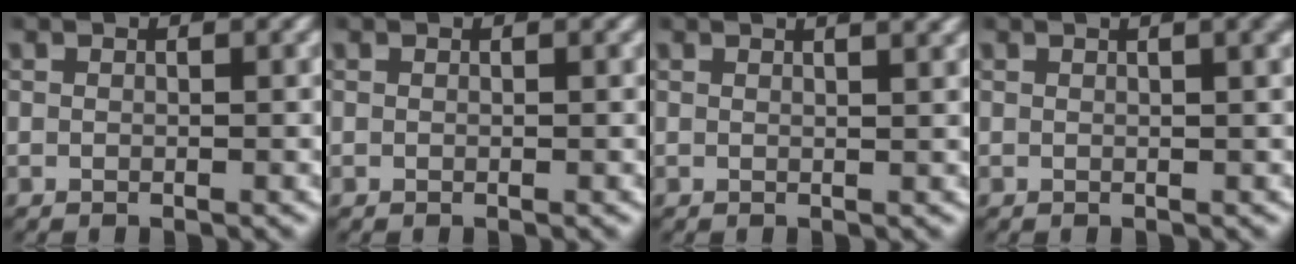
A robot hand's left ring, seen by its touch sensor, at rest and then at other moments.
{"total": 0.0}
{"total": 2.1, "force": [1.5, -0.1, 1.5], "torque": [-0.010, 0.008, 0.020]}
{"total": 2.1, "force": [0.9, 0.2, 1.8], "torque": [-0.009, 0.014, 0.008]}